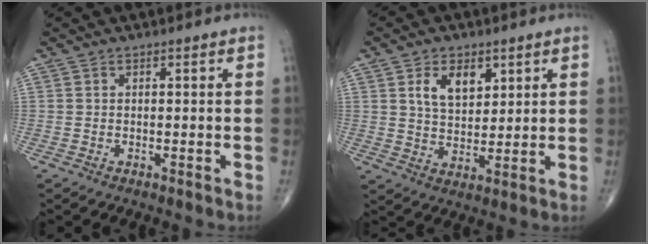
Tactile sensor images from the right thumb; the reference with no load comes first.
{"total": 7.7, "force": [3.4, 4.7, 5.1], "torque": [-0.068, -0.020, 0.063]}